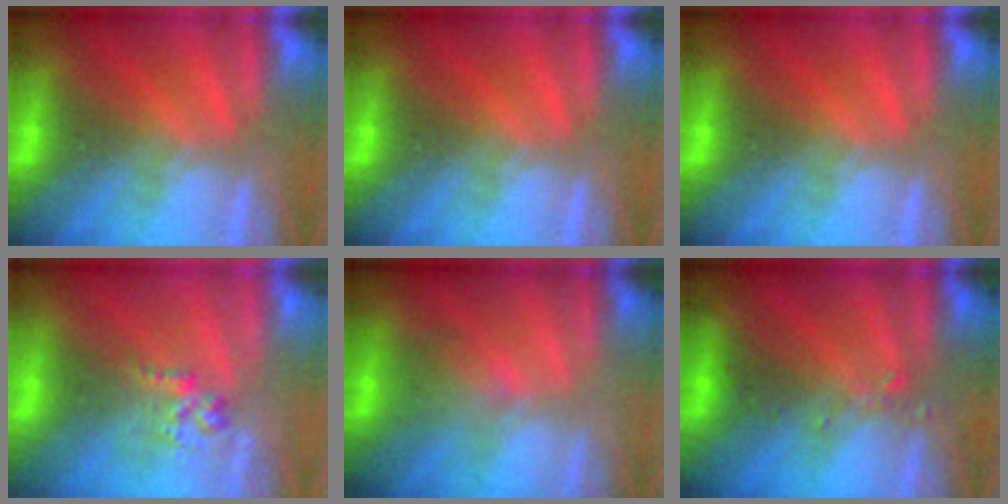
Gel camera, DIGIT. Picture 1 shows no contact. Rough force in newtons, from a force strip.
{"total": 0.0}
{"total": 0.0}
{"total": 2.8}
{"total": 2.0}
{"total": 2.4}